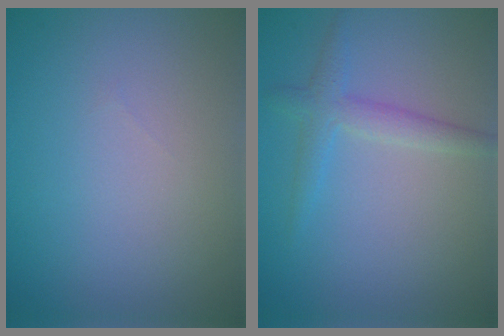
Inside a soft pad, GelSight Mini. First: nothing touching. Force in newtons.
{"total": 2.3, "press": 2.3, "slide": 0.1}